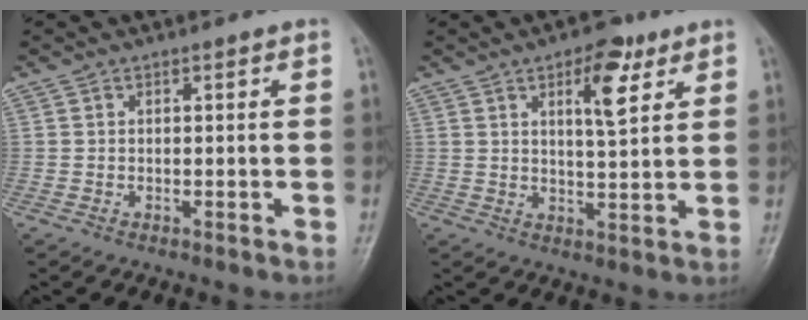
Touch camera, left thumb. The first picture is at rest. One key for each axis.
{"total": 7.5, "fx": 3.8, "fy": 2.8, "fz": 5.9, "tx": -0.074, "ty": -0.020, "tz": 0.055}